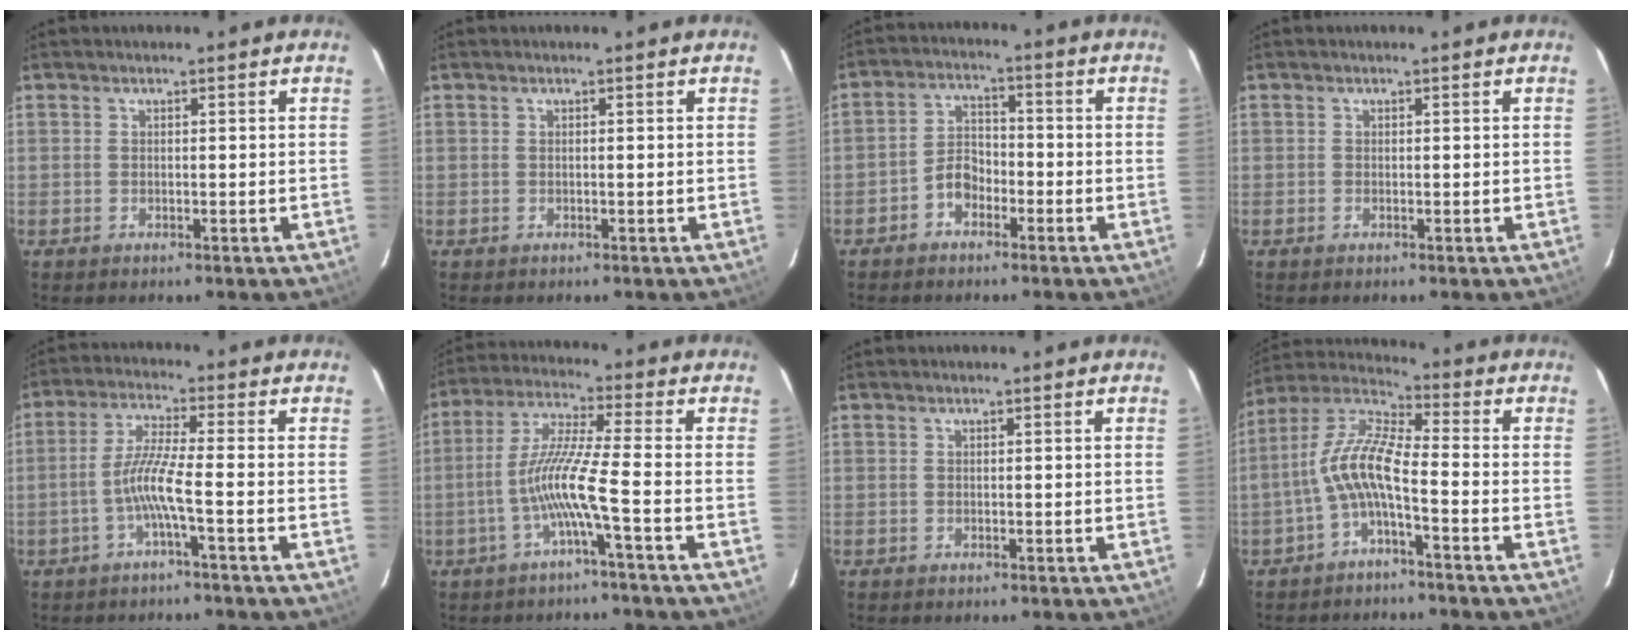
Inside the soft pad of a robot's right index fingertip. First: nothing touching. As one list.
[{"total": 0.0}, {"total": 4.7, "force": [-2.9, 3.1, 2.2], "torque": [-0.044, 0.019, -0.049]}, {"total": 0.0}, {"total": 5.9, "force": [-2.4, -0.8, 5.3], "torque": [-0.120, 0.005, -0.046]}, {"total": 9.0, "force": [-3.5, -1.4, 8.2], "torque": [-0.174, 0.004, -0.067]}, {"total": 0.0}, {"total": 9.1, "force": [-3.1, 1.9, 8.4], "torque": [-0.191, 0.016, -0.062]}]